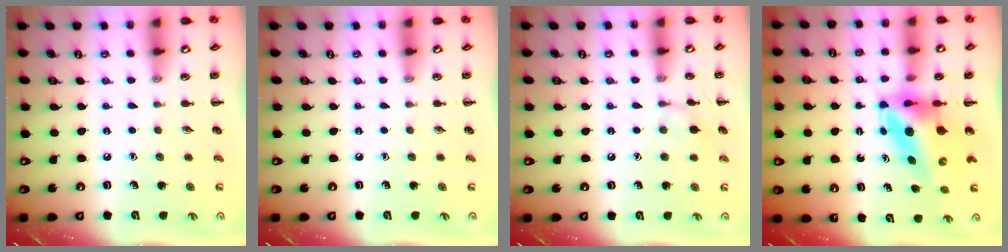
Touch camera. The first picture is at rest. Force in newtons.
{"total": 0.0}
{"total": 6.2, "press": 5.9, "slide": 1.9}
{"total": 6.3, "press": 6.0, "slide": 1.8}